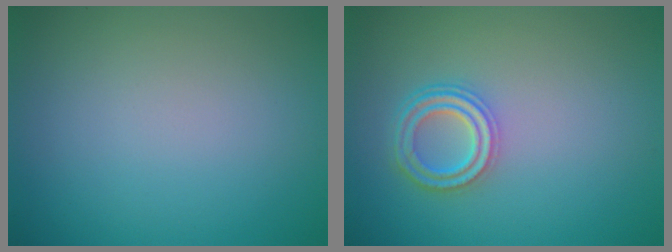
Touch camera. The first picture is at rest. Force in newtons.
{"total": 3.6, "press": 2.9, "slide": 2.2}